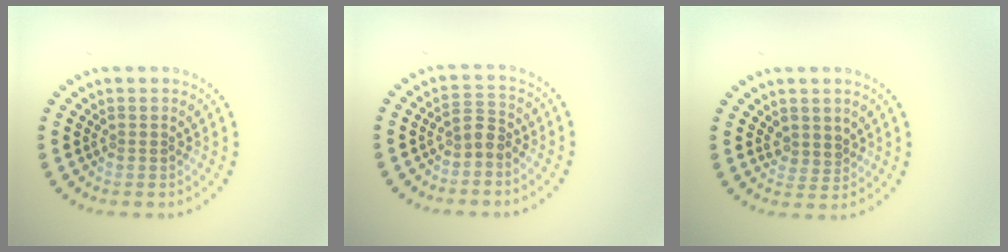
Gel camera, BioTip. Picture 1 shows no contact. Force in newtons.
{"total": 1.7, "press": 1.4, "slide": 1.0}
{"total": 1.6, "press": 1.2, "slide": 1.0}